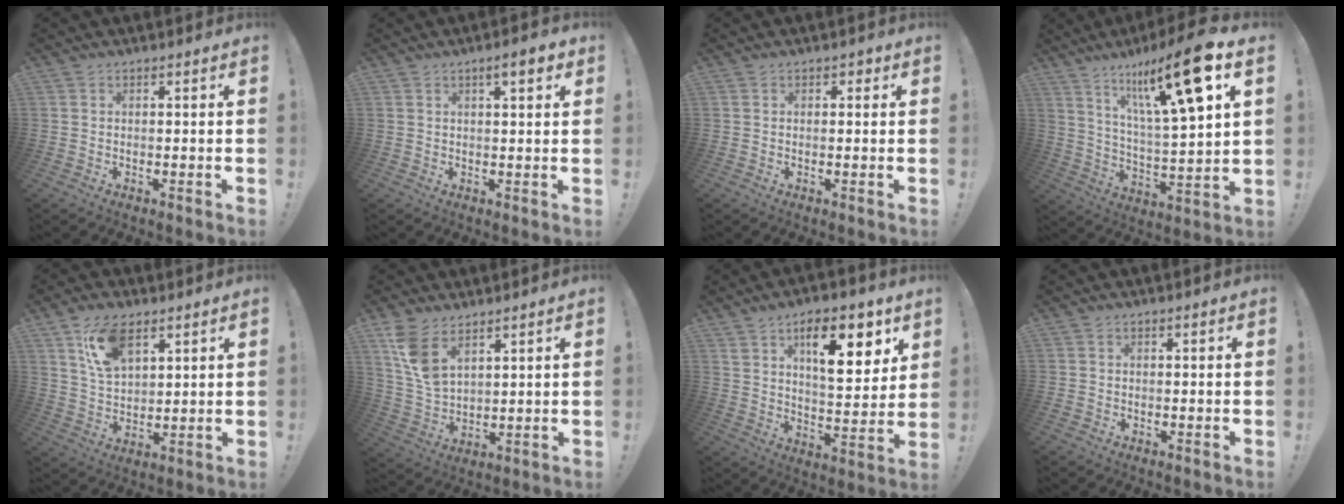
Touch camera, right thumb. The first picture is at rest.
{"total": 4.7, "force": [2.4, 1.1, 3.9], "torque": [-0.047, -0.009, 0.033]}
{"total": 1.3, "force": [0.2, 1.1, 0.6], "torque": [0.006, 0.000, 0.000]}
{"total": 20.3, "force": [11.0, 3.8, 16.6], "torque": [-0.275, -0.062, 0.166]}
{"total": 11.7, "force": [6.9, 6.3, 7.1], "torque": [-0.126, -0.018, 0.130]}
{"total": 10.0, "force": [6.2, 5.3, 5.8], "torque": [-0.099, -0.032, 0.117]}
{"total": 15.3, "force": [8.1, 6.4, 11.3], "torque": [-0.150, -0.034, 0.130]}
{"total": 0.6, "force": [-0.4, 0.5, 0.0], "torque": [0.001, 0.001, -0.007]}